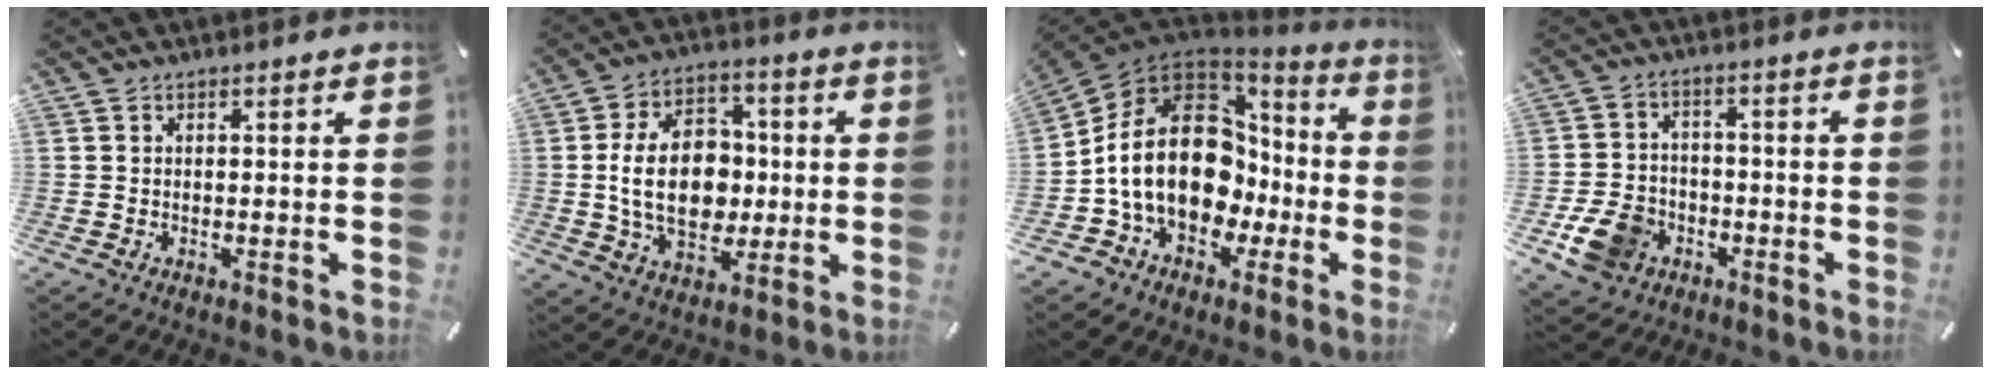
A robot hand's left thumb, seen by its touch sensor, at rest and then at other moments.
{"total": 17.1, "force": [-0.2, 12.1, 12.0], "torque": [-0.232, 0.009, -0.005]}
{"total": 21.5, "force": [-0.2, 16.0, 14.3], "torque": [-0.287, 0.000, 0.004]}
{"total": 9.6, "force": [-4.2, 7.6, 4.2], "torque": [-0.079, 0.026, -0.075]}